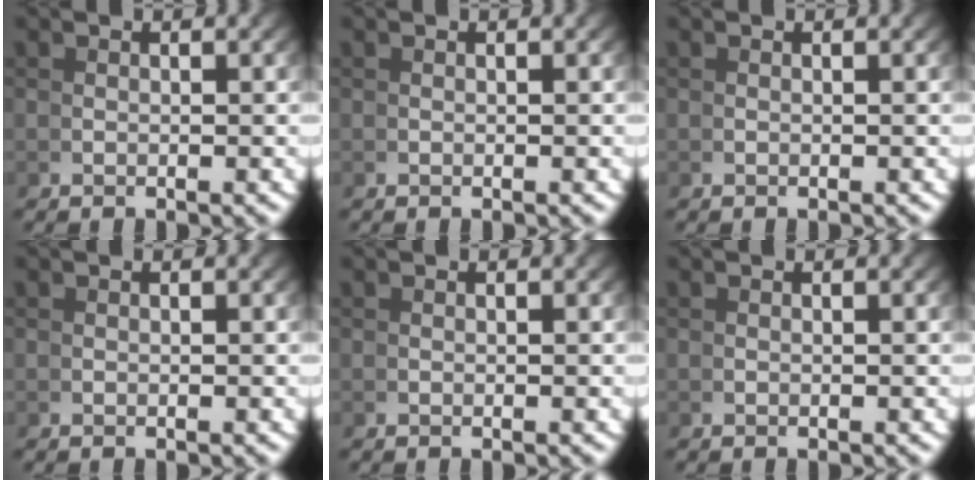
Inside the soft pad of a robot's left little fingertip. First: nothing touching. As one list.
[{"total": 0.0}, {"total": 0.0}, {"total": 0.0}, {"total": 0.0}, {"total": 0.0}]